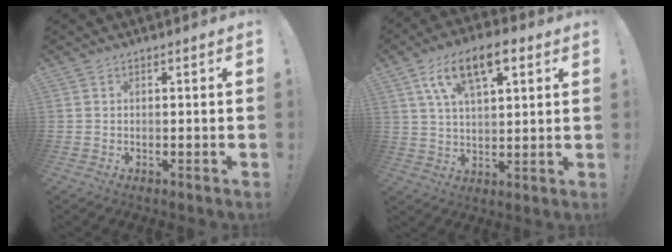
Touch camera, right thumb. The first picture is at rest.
{"total": 13.7, "force": [6.8, 6.3, 10.1], "torque": [-0.171, -0.011, 0.121]}